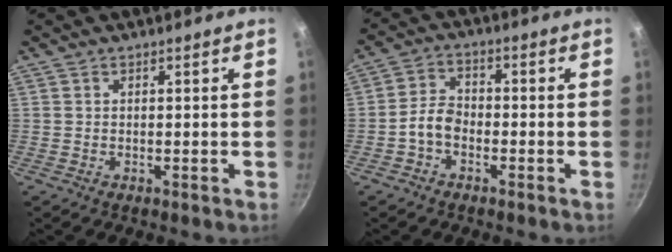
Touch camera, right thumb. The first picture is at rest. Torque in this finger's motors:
{"motor_torque": [0.63, 0.83, 0.62, -0.42, 0.04]}